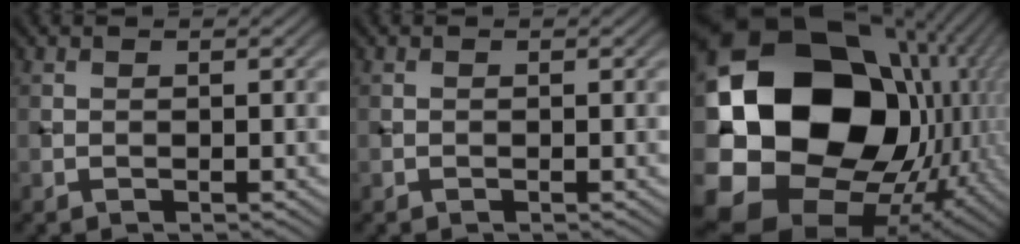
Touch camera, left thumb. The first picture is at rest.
{"total": 0.0}
{"total": 23.5, "force": [0.5, 18.2, 14.9], "torque": [-0.352, -0.054, 0.037]}